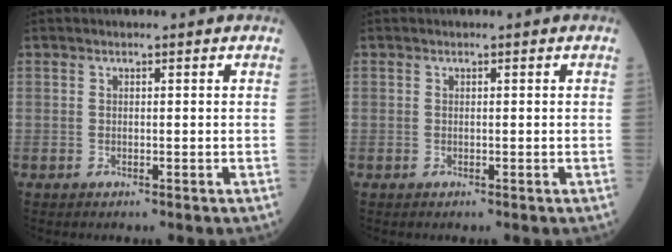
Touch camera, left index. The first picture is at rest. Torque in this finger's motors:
{"motor_torque": [-0.10, 0.06, 0.00, 0.00]}